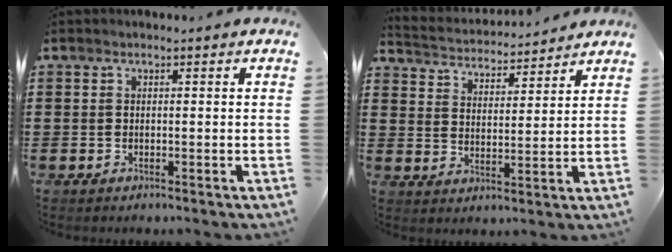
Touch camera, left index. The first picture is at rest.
{"total": 3.4, "force": [3.4, 0.2, -0.2], "torque": [-0.018, -0.027, 0.055]}